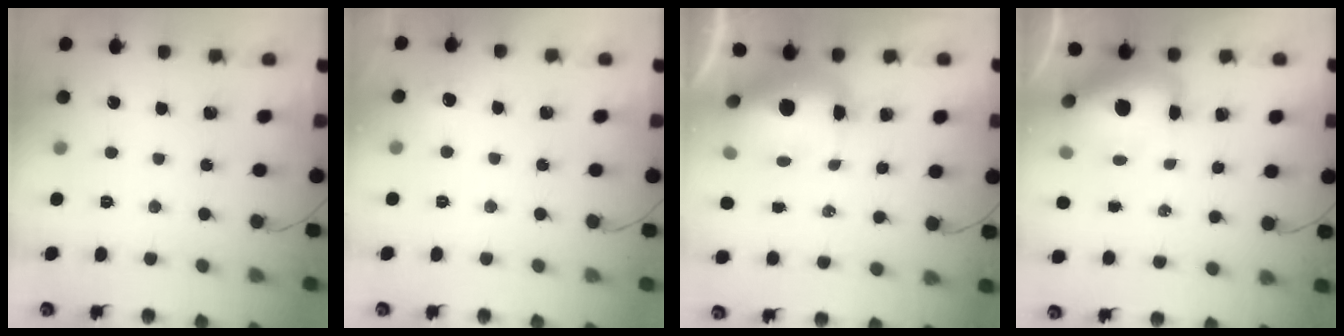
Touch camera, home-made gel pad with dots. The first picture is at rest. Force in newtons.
{"total": 4.0, "press": 3.7, "slide": 1.6}
{"total": 16.6, "press": 14.5, "slide": 8.2}
{"total": 12.8, "press": 12.6, "slide": 2.7}